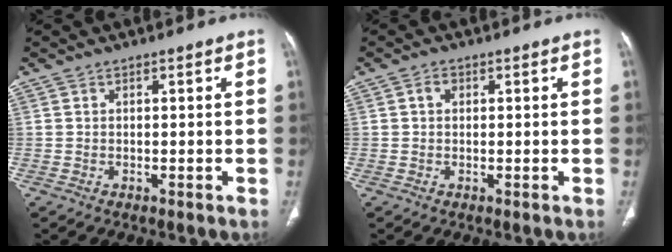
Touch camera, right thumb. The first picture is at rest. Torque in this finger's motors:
{"motor_torque": [0.63, 0.57, 0.37, -0.26, -0.02]}